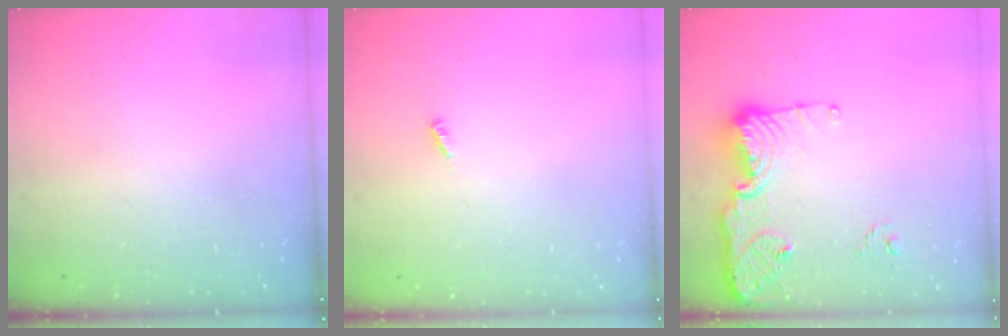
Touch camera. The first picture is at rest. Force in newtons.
{"total": 2.5, "press": 2.5, "slide": 0.1}
{"total": 15.4, "press": 14.9, "slide": 4.1}